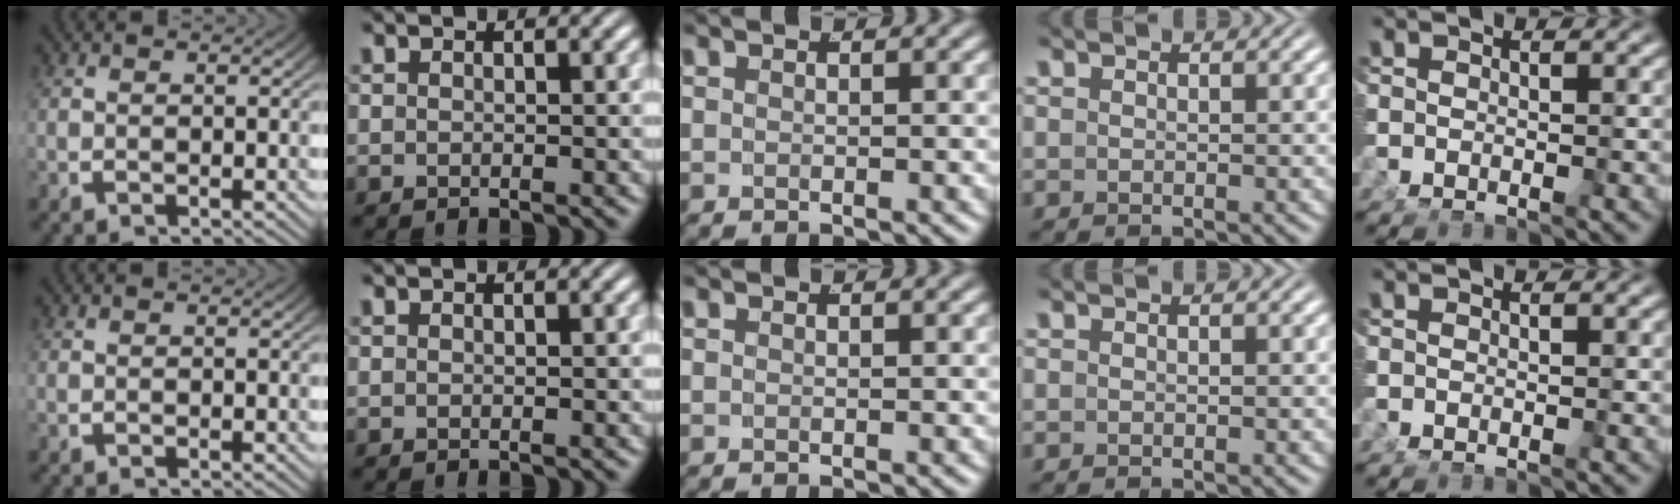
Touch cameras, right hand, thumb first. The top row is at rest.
{}